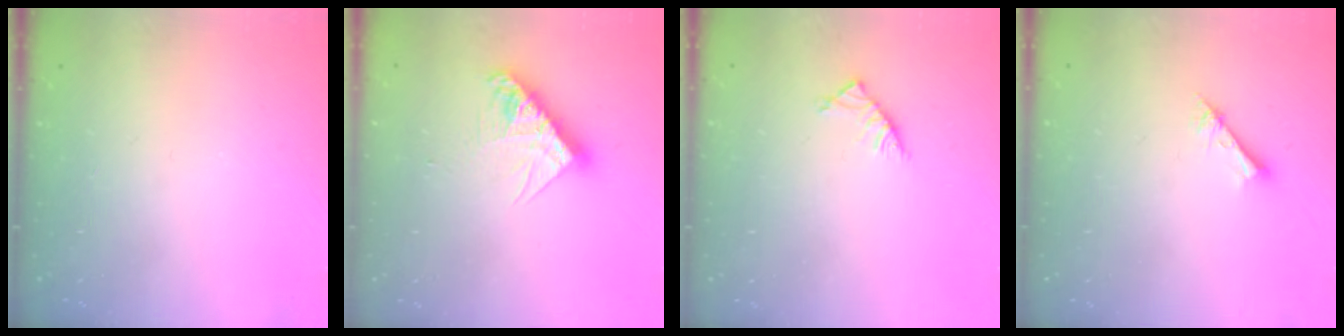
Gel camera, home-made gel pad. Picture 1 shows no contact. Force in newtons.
{"total": 10.8, "press": 10.8, "slide": 1.0}
{"total": 4.2, "press": 4.1, "slide": 0.7}
{"total": 2.1, "press": 2.1, "slide": 0.2}